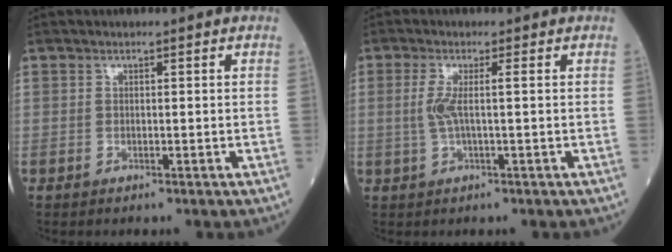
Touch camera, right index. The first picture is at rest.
{"total": 3.1, "force": [0.1, 0.0, 3.1], "torque": [-0.075, 0.004, 0.002]}